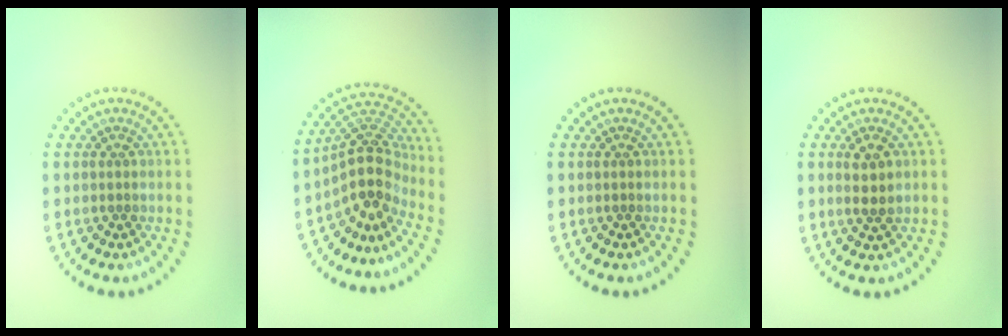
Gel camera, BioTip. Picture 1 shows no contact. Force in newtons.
{"total": 4.4, "press": 3.4, "slide": 2.8}
{"total": 0.0}
{"total": 2.0, "press": 2.0, "slide": 0.6}